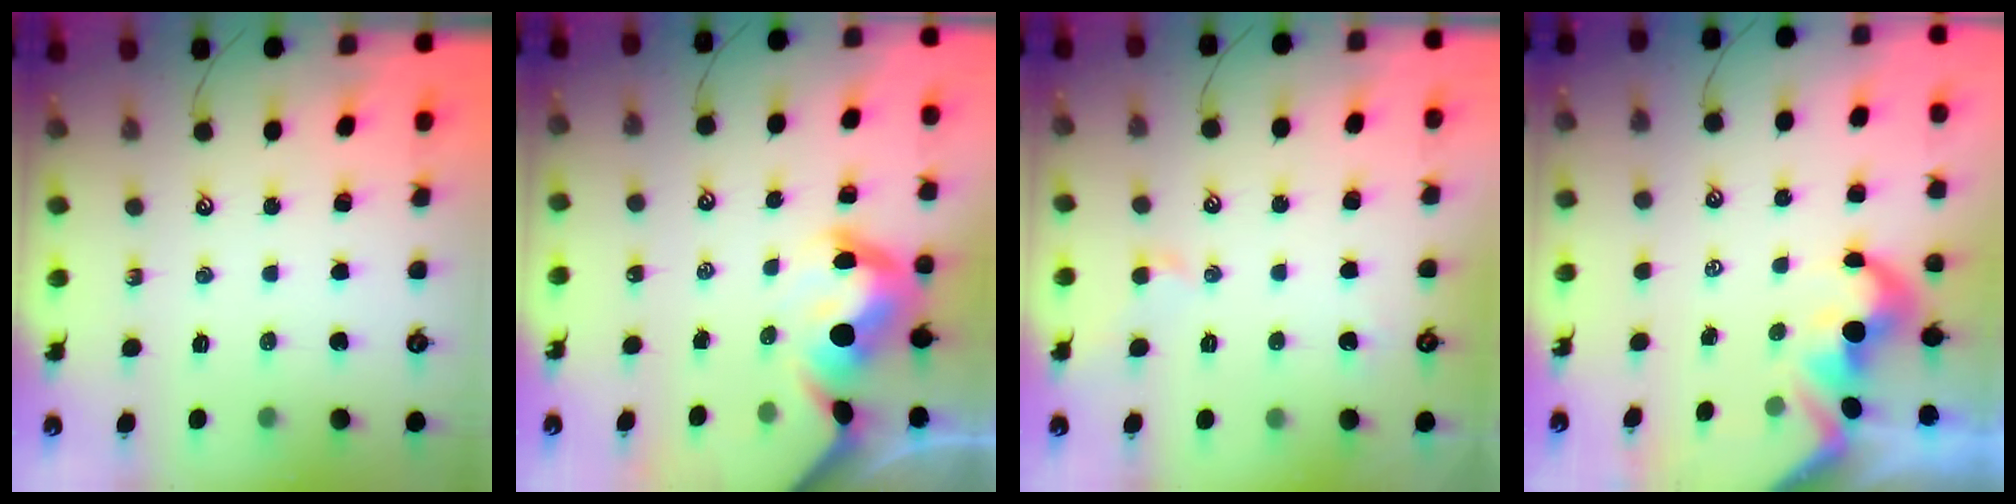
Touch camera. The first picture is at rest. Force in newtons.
{"total": 9.7, "press": 9.7, "slide": 1.0}
{"total": 0.9, "press": 0.7, "slide": 0.6}
{"total": 2.4, "press": 2.1, "slide": 1.1}